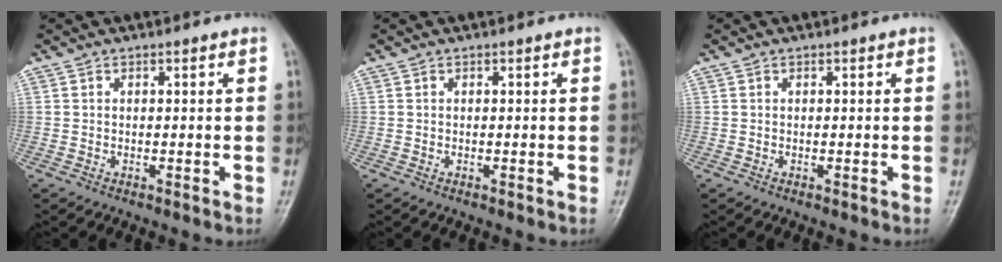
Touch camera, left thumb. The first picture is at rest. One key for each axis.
{"total": 0.0}
{"total": 0.0}